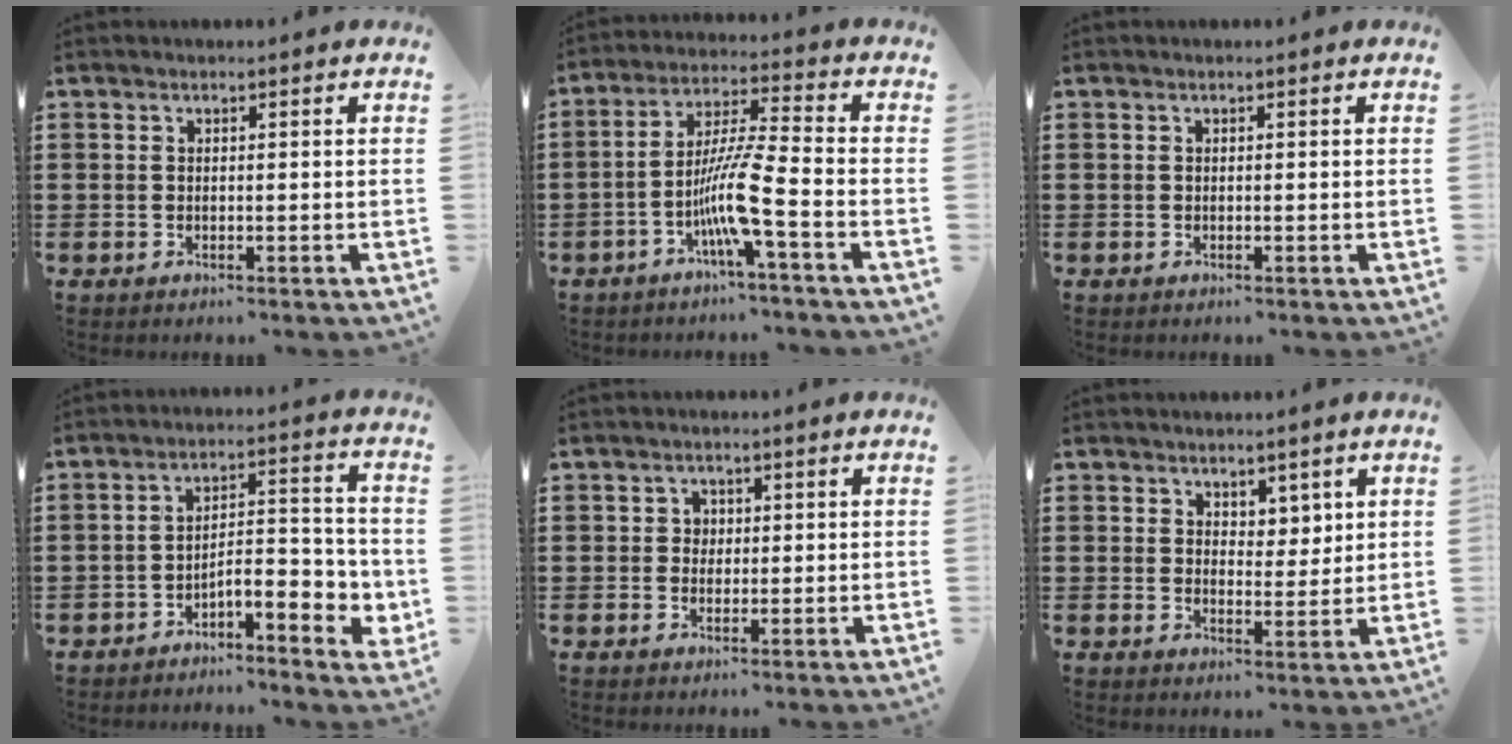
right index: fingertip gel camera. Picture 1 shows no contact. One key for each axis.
{"total": 9.2, "fx": -3.9, "fy": 0.2, "fz": 8.4, "tx": -0.170, "ty": -0.011, "tz": -0.078}
{"total": 0.0}
{"total": 5.6, "fx": -3.5, "fy": 1.9, "fz": 3.9, "tx": -0.059, "ty": -0.006, "tz": -0.068}
{"total": 1.6, "fx": 0.1, "fy": 1.5, "fz": 0.5, "tx": -0.015, "ty": 0.008, "tz": 0.001}
{"total": 3.8, "fx": 2.8, "fy": 2.5, "fz": 0.3, "tx": -0.011, "ty": 0.004, "tz": 0.051}